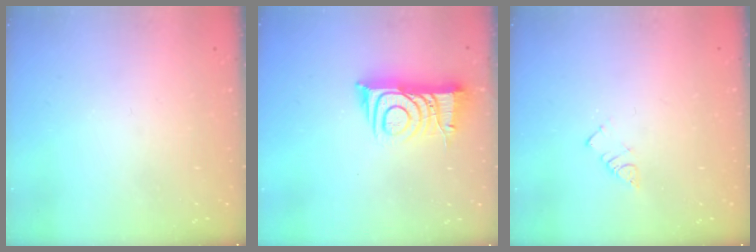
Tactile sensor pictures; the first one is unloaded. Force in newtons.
{"total": 10.3, "press": 10.3, "slide": 1.1}
{"total": 2.7, "press": 2.7, "slide": 0.4}